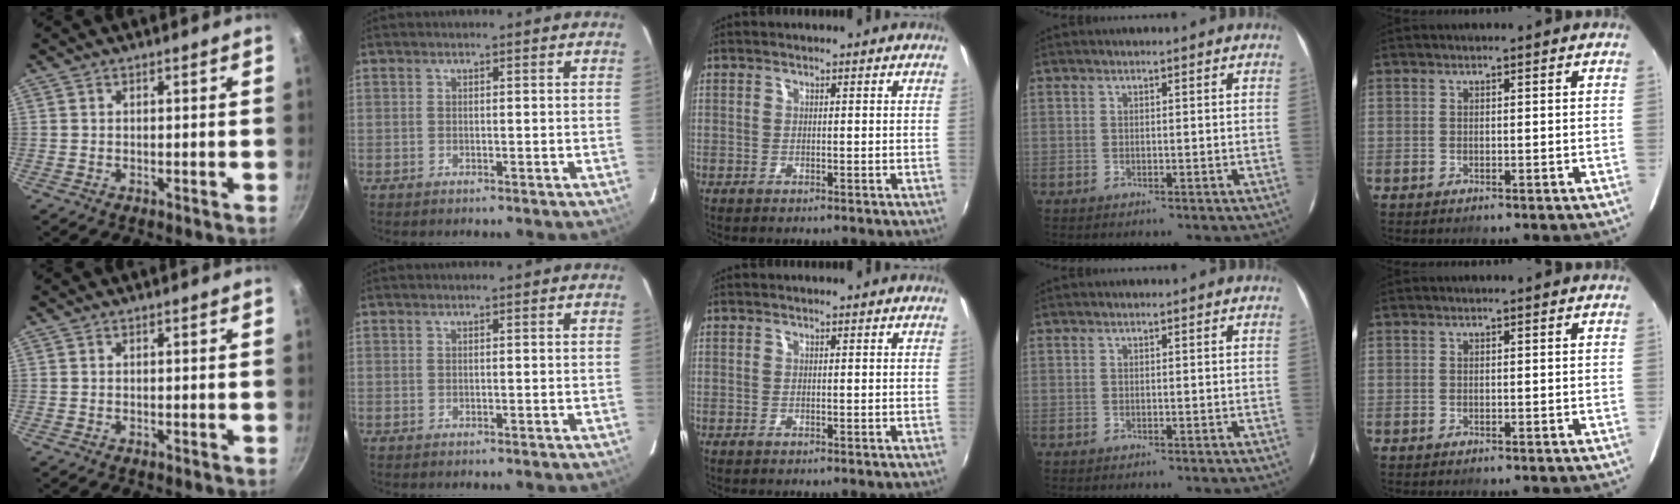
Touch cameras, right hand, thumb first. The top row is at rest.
{}